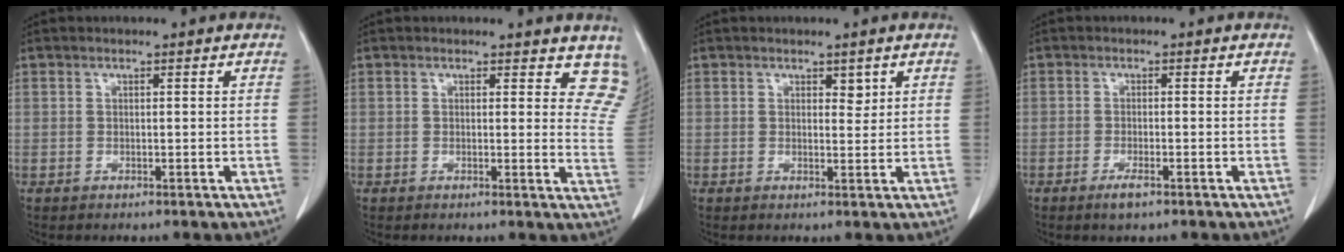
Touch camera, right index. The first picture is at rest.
{"total": 7.5, "force": [6.7, 2.9, 1.8], "torque": [0.016, -0.024, 0.040]}
{"total": 1.6, "force": [0.9, 0.8, 0.9], "torque": [-0.010, -0.006, 0.015]}
{"total": 2.4, "force": [-1.5, 0.4, 1.8], "torque": [-0.034, -0.002, -0.027]}